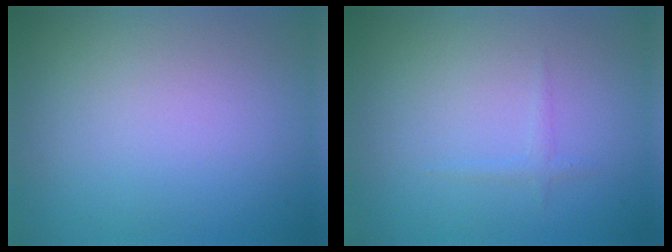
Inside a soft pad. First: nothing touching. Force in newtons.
{"total": 0.6, "press": 0.6, "slide": 0.0}